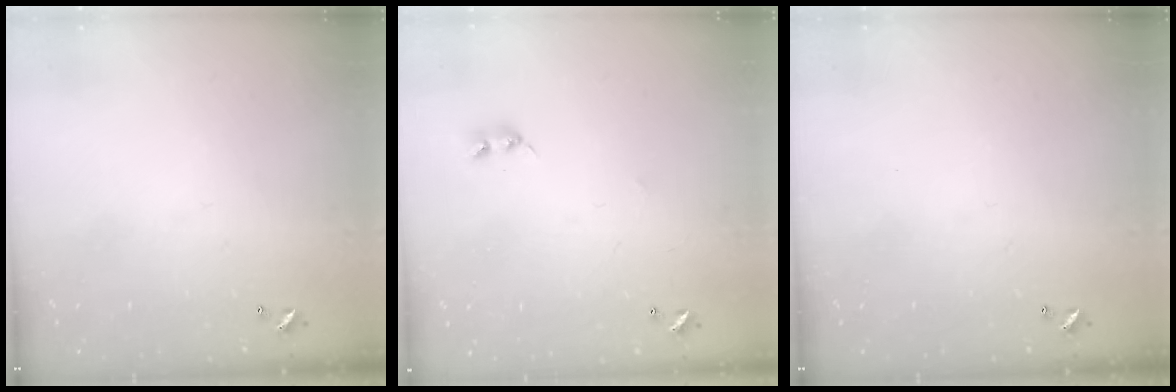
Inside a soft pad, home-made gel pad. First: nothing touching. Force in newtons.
{"total": 2.2, "press": 2.2, "slide": 0.4}
{"total": 0.0}